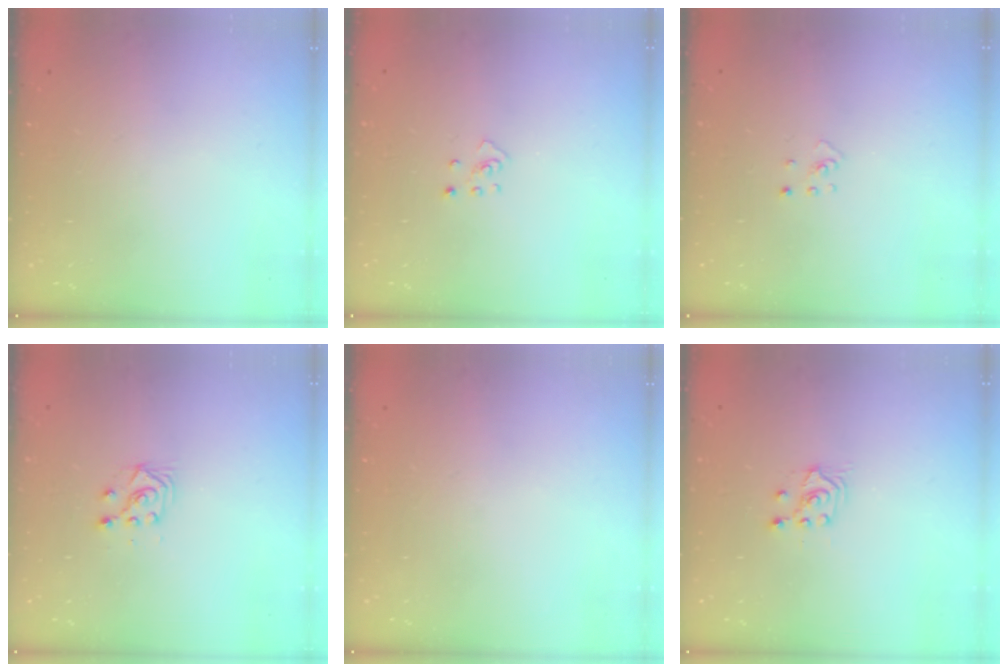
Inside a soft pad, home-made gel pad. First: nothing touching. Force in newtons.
{"total": 3.6, "press": 3.6, "slide": 0.4}
{"total": 2.0, "press": 2.0, "slide": 0.3}
{"total": 5.7, "press": 5.6, "slide": 0.9}
{"total": 0.0}
{"total": 2.5, "press": 2.4, "slide": 0.7}